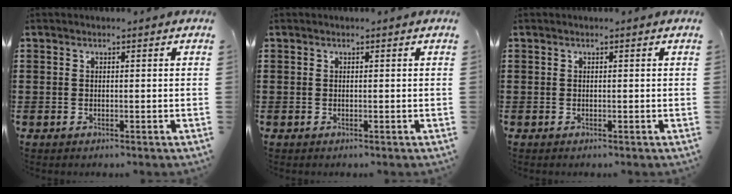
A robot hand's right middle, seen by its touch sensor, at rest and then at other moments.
{"total": 0.0}
{"total": 0.0}